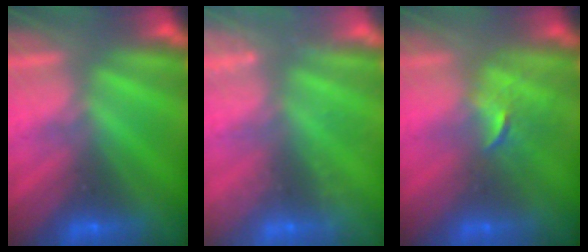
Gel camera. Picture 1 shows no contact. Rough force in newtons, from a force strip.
{"total": 2.4}
{"total": 2.5}